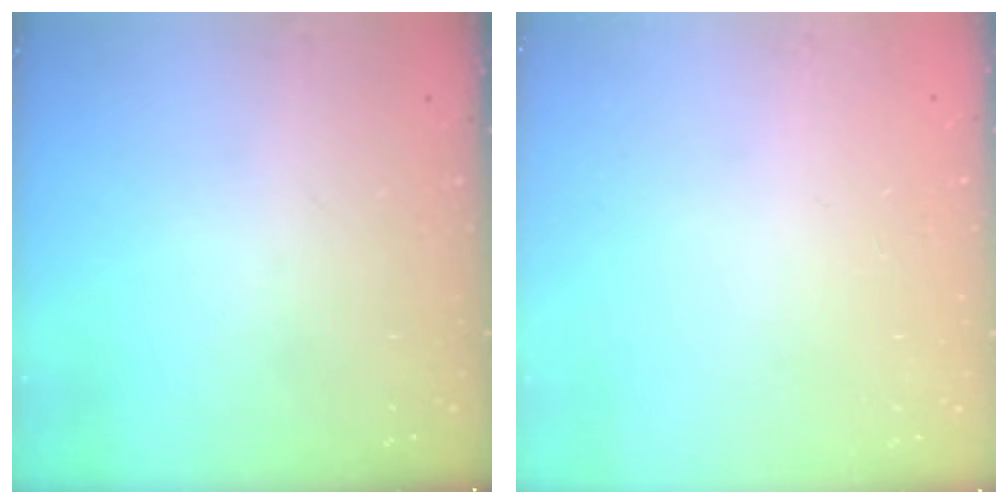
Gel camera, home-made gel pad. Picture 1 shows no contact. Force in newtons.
{"total": 0.0}